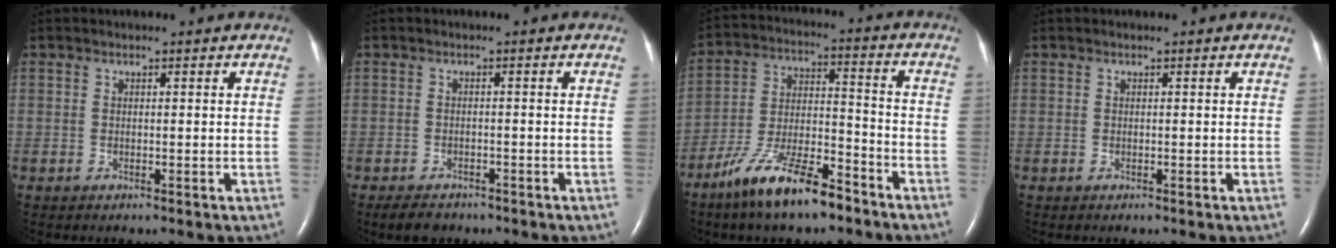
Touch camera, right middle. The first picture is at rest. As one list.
[{"total": 3.6, "force": [-2.8, 1.8, 1.3], "torque": [-0.027, -0.003, -0.038]}, {"total": 13.0, "force": [-9.4, 3.0, 8.5], "torque": [-0.168, -0.003, -0.172]}, {"total": 0.0}]